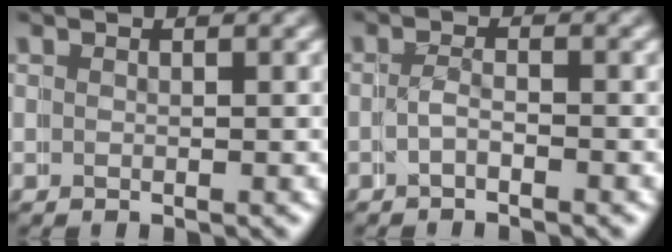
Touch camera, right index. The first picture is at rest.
{"total": 0.9, "force": [-0.9, 0.1, -0.2], "torque": [-0.006, -0.003, -0.024]}